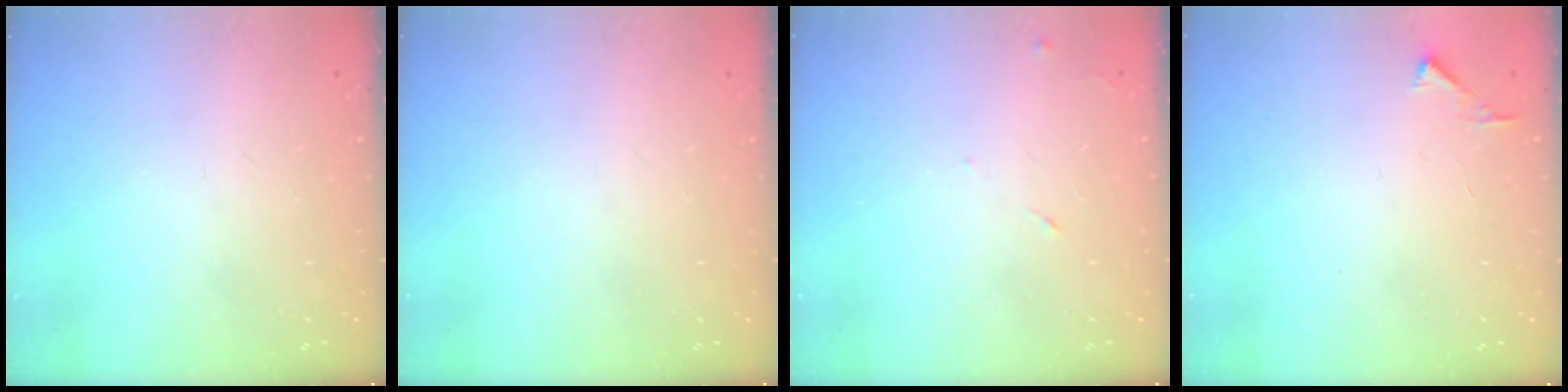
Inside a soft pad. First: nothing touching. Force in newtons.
{"total": 0.0}
{"total": 5.5, "press": 5.5, "slide": 0.8}
{"total": 2.8, "press": 2.8, "slide": 0.3}